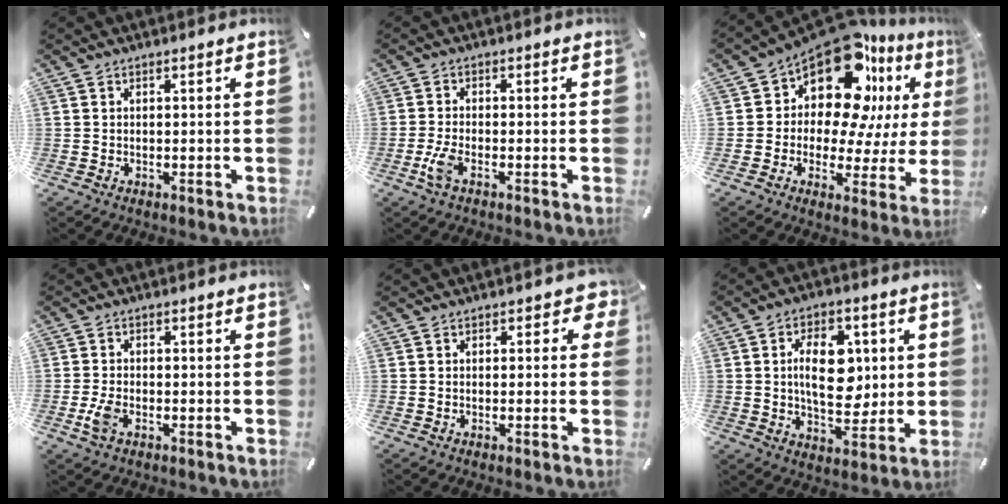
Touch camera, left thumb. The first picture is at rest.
{"total": 4.0, "force": [-1.7, 1.5, 3.3], "torque": [-0.081, -0.002, -0.035]}
{"total": 16.5, "force": [9.8, 9.5, 9.3], "torque": [-0.164, -0.096, 0.166]}
{"total": 3.9, "force": [-1.6, 2.1, 2.9], "torque": [-0.073, -0.002, -0.033]}
{"total": 2.4, "force": [0.3, 1.6, 1.7], "torque": [-0.009, -0.002, -0.001]}
{"total": 14.0, "force": [1.9, 8.9, 10.6], "torque": [-0.169, 0.005, 0.031]}